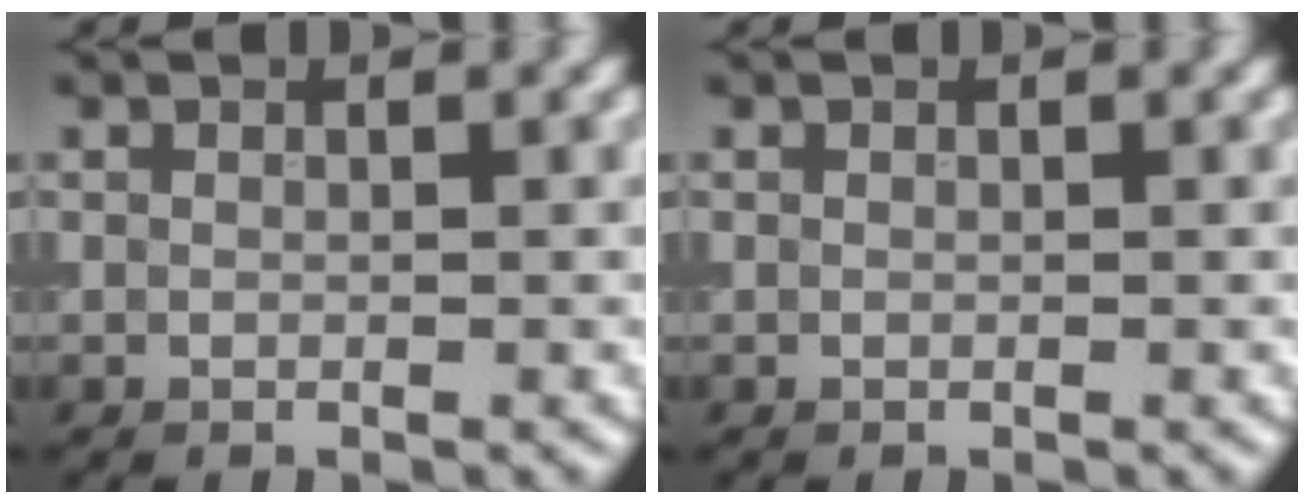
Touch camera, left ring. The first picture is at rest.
{"total": 0.0}